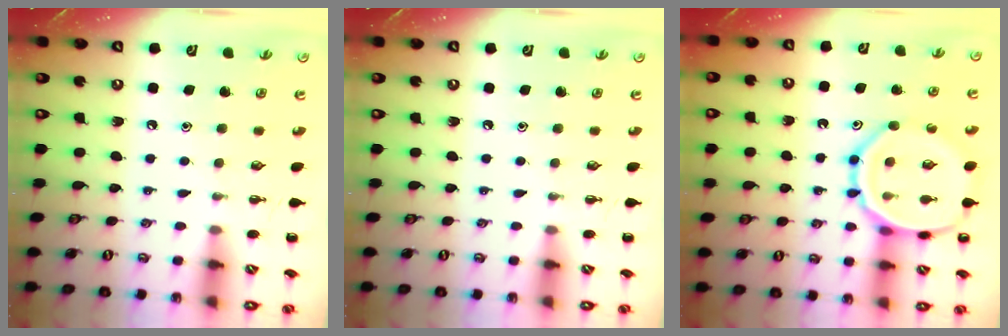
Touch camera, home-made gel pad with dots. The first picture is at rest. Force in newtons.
{"total": 0.0}
{"total": 14.7, "press": 14.6, "slide": 1.4}